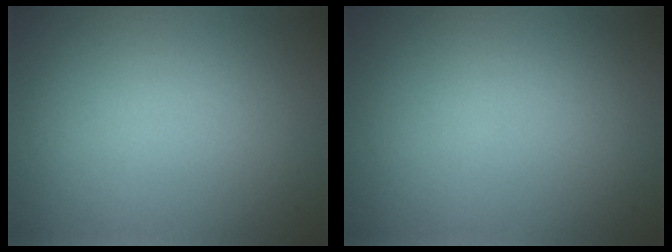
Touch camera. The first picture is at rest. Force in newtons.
{"total": 0.0}